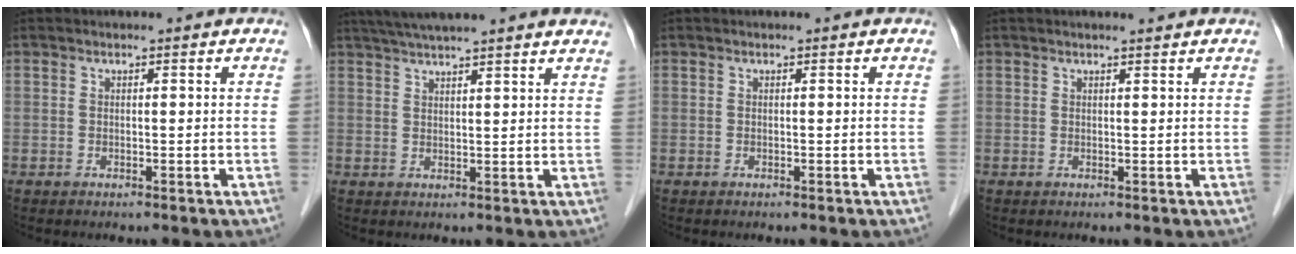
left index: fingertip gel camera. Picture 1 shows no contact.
{"total": 12.7, "force": [11.0, 0.1, 6.2], "torque": [-0.104, 0.039, 0.147]}
{"total": 0.0}
{"total": 2.1, "force": [2.0, -0.1, 0.8], "torque": [-0.011, 0.008, 0.027]}